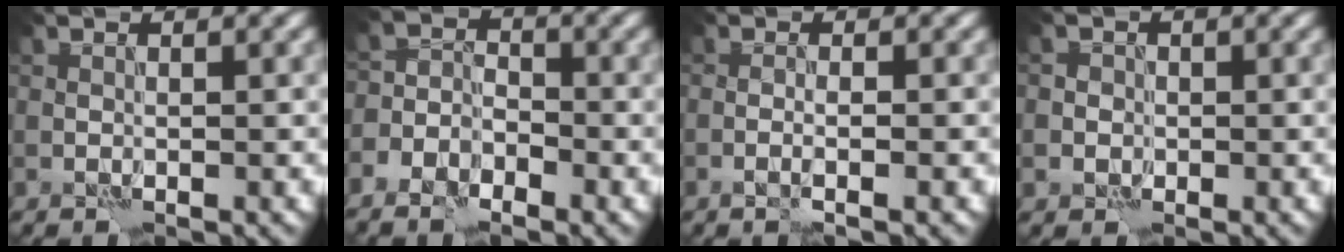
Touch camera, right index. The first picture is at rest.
{"total": 4.7, "force": [-3.3, 2.8, 1.9], "torque": [-0.003, -0.007, -0.062]}
{"total": 1.1, "force": [-0.4, -0.1, 1.0], "torque": [-0.013, 0.003, -0.010]}
{"total": 1.7, "force": [-0.2, 1.7, 0.1], "torque": [0.017, 0.009, -0.013]}